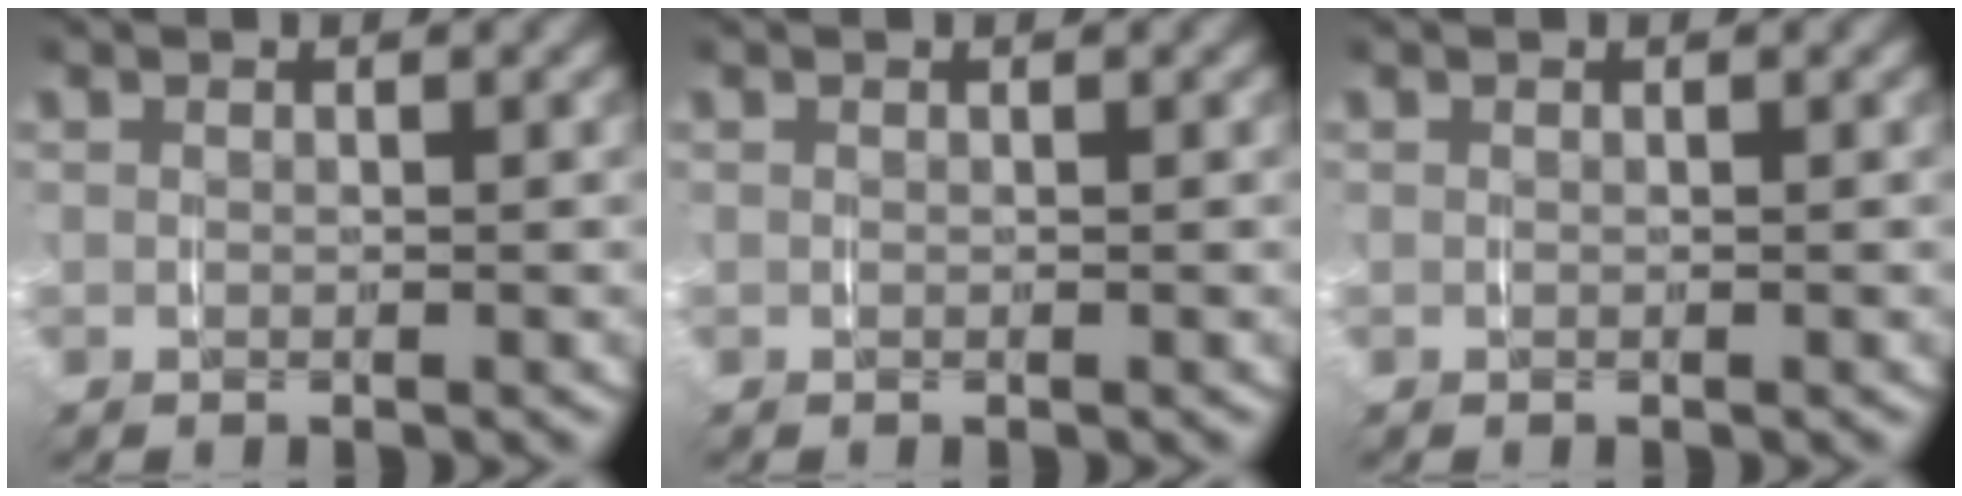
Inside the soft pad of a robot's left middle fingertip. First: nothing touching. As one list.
[{"total": 0.0}, {"total": 0.0}]